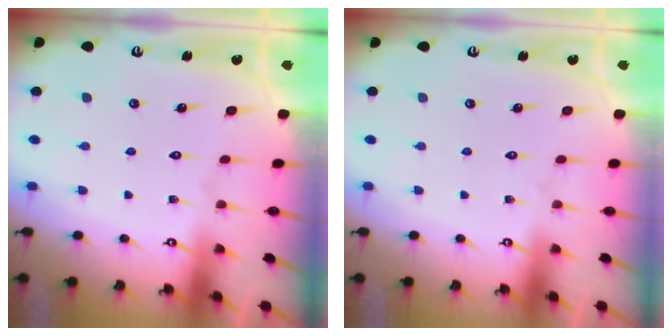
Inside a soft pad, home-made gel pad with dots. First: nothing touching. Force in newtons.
{"total": 0.0}